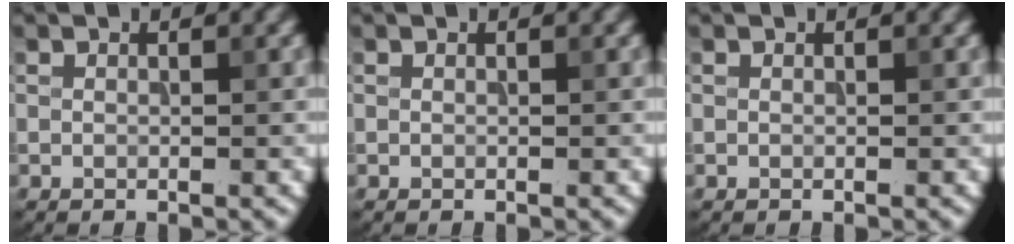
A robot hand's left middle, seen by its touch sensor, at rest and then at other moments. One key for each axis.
{"total": 0.0}
{"total": 0.0}